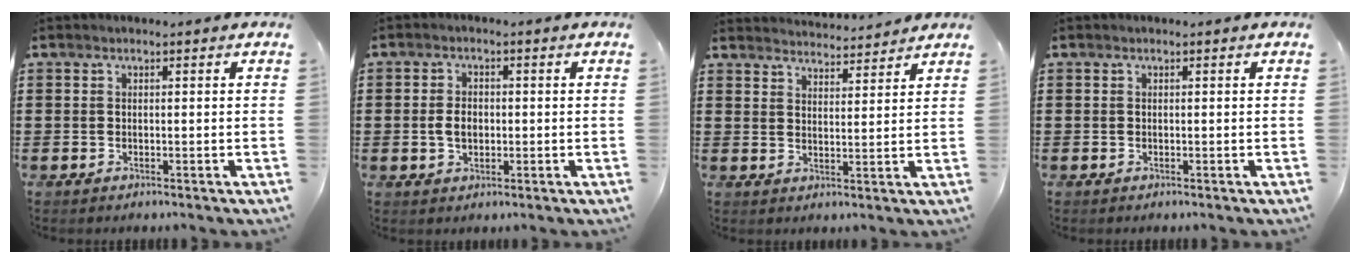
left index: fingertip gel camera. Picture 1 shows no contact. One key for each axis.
{"total": 3.4, "fx": -0.3, "fy": 2.1, "fz": 2.6, "tx": -0.051, "ty": 0.000, "tz": -0.010}
{"total": 3.4, "fx": 3.4, "fy": -0.1, "fz": -0.1, "tx": -0.010, "ty": -0.018, "tz": 0.062}
{"total": 0.0}